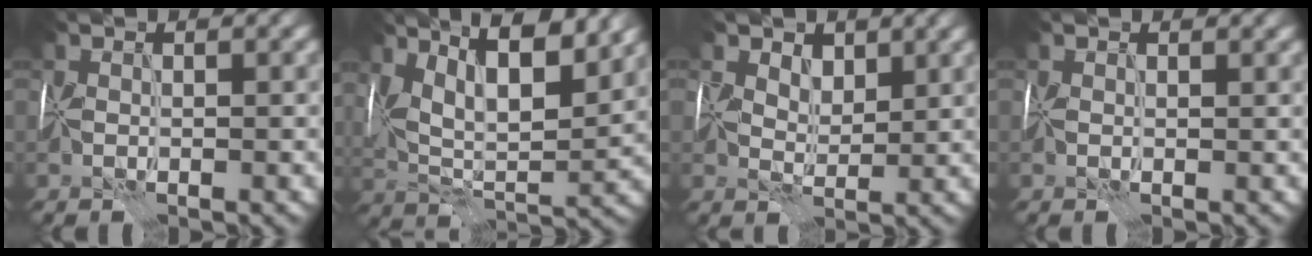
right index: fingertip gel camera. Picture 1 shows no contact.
{"total": 10.5, "force": [5.7, 3.7, 8.0], "torque": [-0.128, 0.014, 0.084]}
{"total": 2.4, "force": [1.5, 1.6, 1.0], "torque": [-0.018, -0.015, 0.025]}
{"total": 0.6, "force": [0.4, 0.4, 0.3], "torque": [-0.008, -0.001, 0.007]}